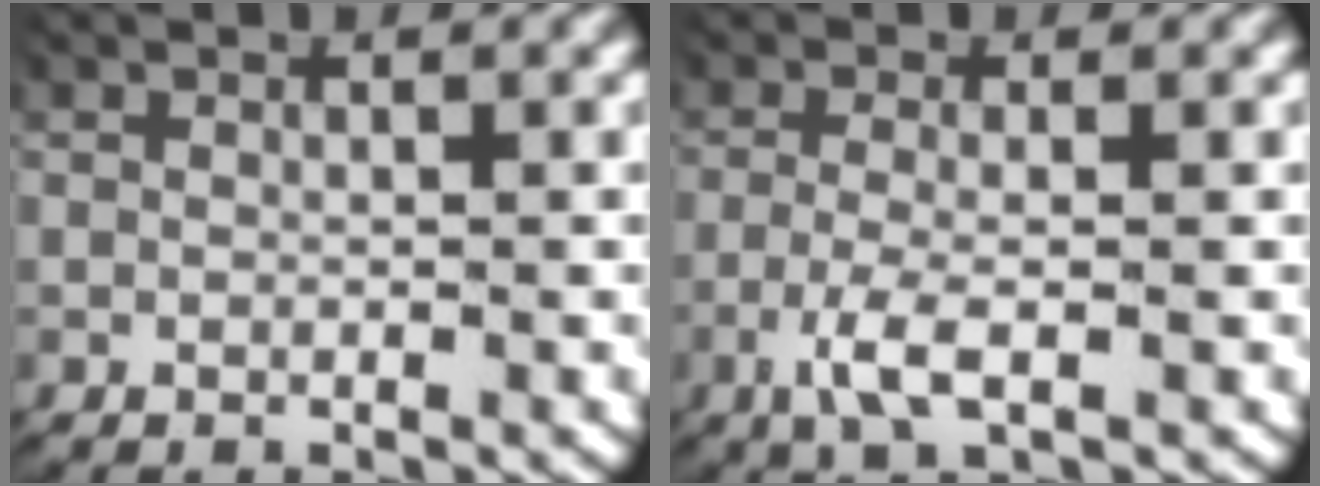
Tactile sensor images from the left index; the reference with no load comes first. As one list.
[{"total": 3.1, "force": [-1.2, 0.8, 2.7], "torque": [-0.071, -0.013, -0.016]}]